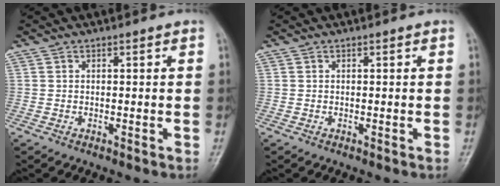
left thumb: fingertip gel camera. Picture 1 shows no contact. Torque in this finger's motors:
{"motor_torque": [0.00, 0.00, 0.00, 0.00, 0.00]}